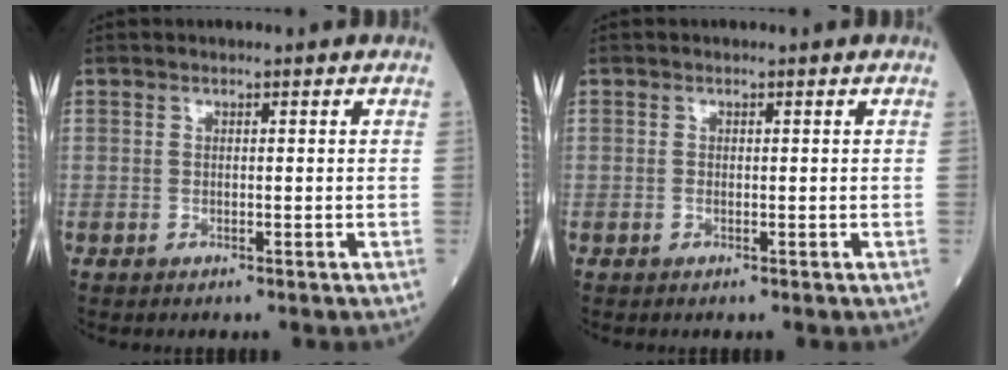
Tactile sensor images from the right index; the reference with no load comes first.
{"total": 0.0}